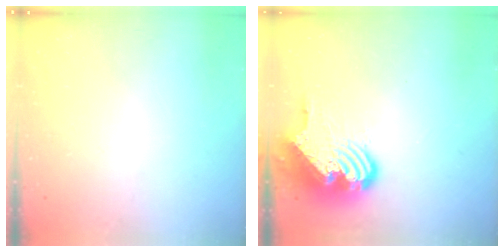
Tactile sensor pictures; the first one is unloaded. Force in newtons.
{"total": 14.6, "press": 14.5, "slide": 1.9}